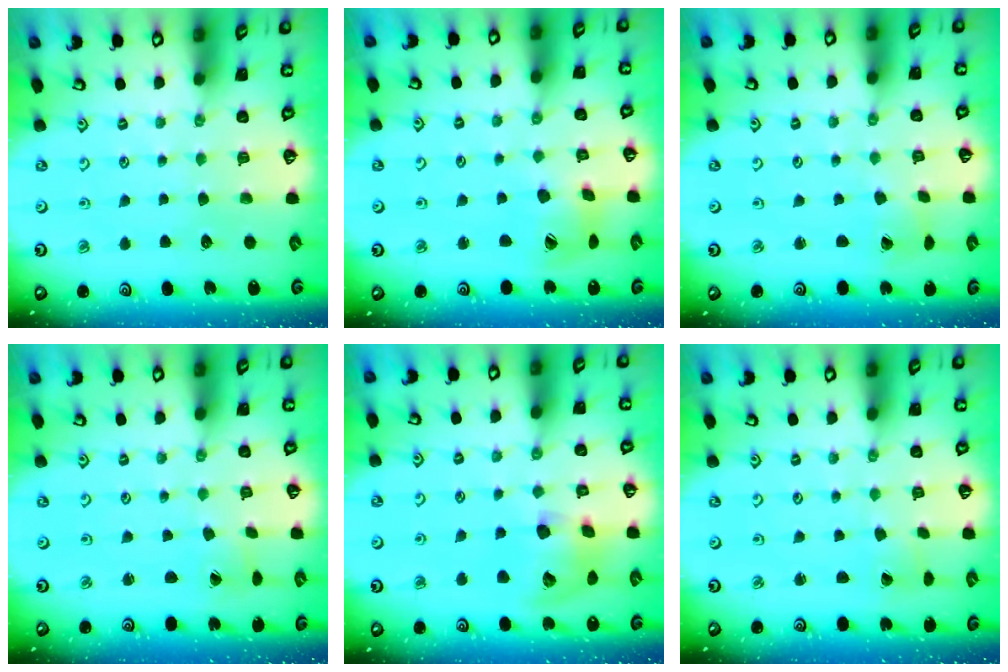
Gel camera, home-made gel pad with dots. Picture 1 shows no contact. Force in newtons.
{"total": 10.1, "press": 10.0, "slide": 1.2}
{"total": 1.2, "press": 1.2, "slide": 0.1}
{"total": 0.5, "press": 0.5, "slide": 0.1}
{"total": 13.4, "press": 13.3, "slide": 2.0}
{"total": 0.7, "press": 0.7, "slide": 0.1}